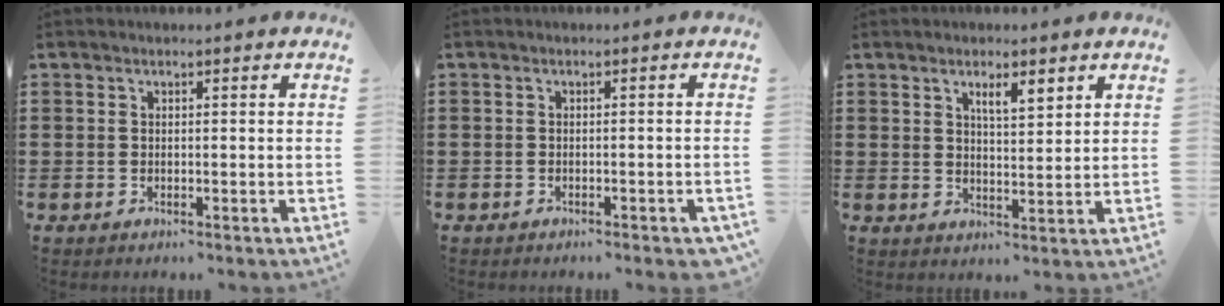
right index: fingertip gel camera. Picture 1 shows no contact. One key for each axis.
{"total": 0.9, "fx": -0.8, "fy": 0.1, "fz": 0.5, "tx": -0.011, "ty": -0.003, "tz": -0.014}
{"total": 3.7, "fx": 2.3, "fy": 0.9, "fz": 2.8, "tx": -0.043, "ty": -0.001, "tz": 0.035}